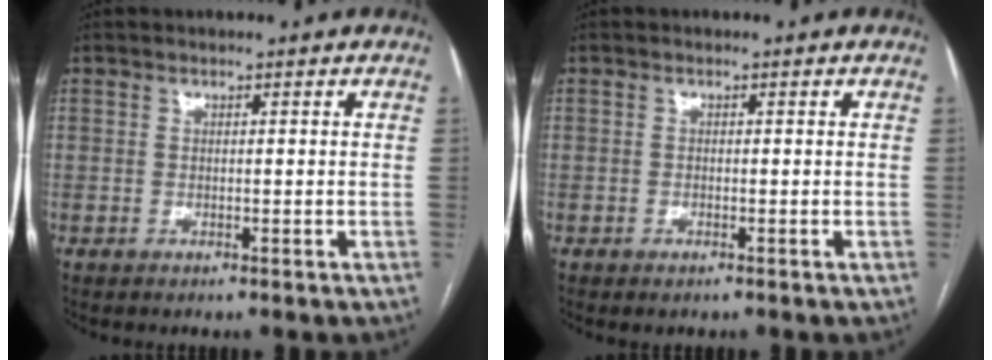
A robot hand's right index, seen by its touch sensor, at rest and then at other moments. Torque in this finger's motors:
{"motor_torque": [0.26, -0.10, 0.09, 0.00]}